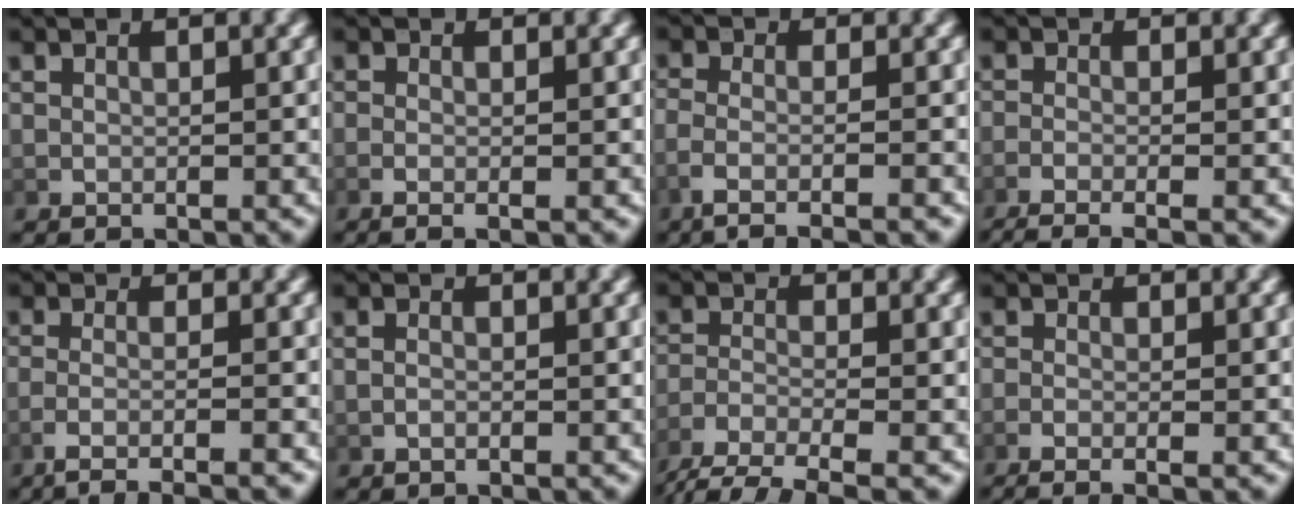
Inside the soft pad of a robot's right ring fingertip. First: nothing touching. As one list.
[{"total": 1.4, "force": [-0.8, 0.2, 1.1], "torque": [-0.036, -0.012, -0.011]}, {"total": 4.3, "force": [-3.0, 0.9, 3.0], "torque": [-0.065, -0.011, -0.041]}, {"total": 4.5, "force": [-3.4, 1.1, 2.6], "torque": [-0.052, -0.015, -0.050]}, {"total": 5.6, "force": [-4.3, 0.9, 3.4], "torque": [-0.067, -0.018, -0.058]}, {"total": 0.8, "force": [-0.4, 0.1, 0.7], "torque": [-0.019, -0.006, -0.003]}, {"total": 3.9, "force": [-2.1, 1.5, 2.9], "torque": [-0.053, -0.009, -0.029]}, {"total": 2.5, "force": [-1.8, 0.5, 1.6], "torque": [-0.042, -0.011, -0.028]}]